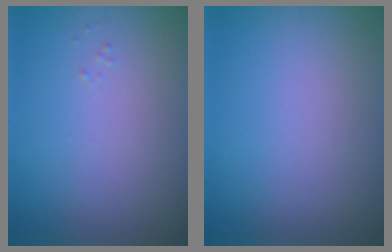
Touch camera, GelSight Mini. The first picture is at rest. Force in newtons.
{"total": 0.0}